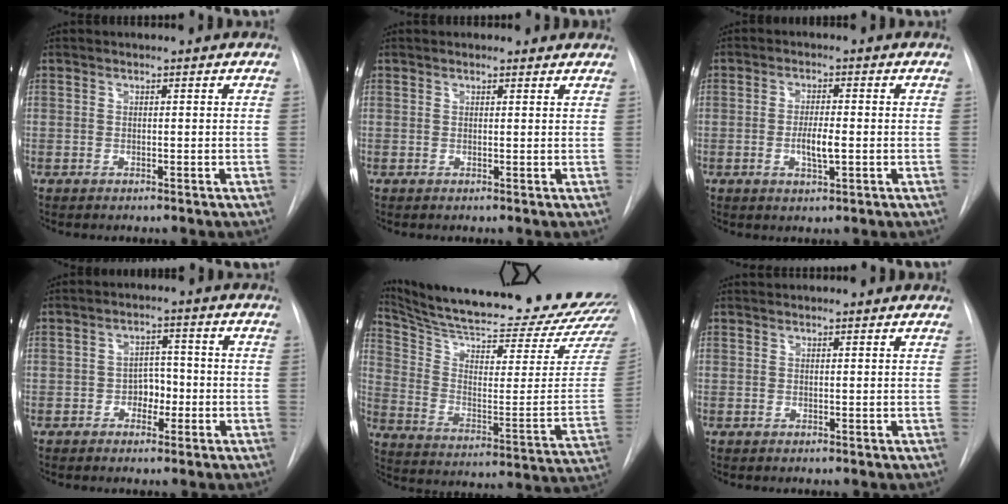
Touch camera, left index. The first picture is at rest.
{"total": 3.2, "force": [2.9, 1.2, 0.8], "torque": [-0.008, 0.016, 0.028]}
{"total": 3.9, "force": [-0.8, 0.8, 3.7], "torque": [-0.071, -0.004, -0.011]}
{"total": 3.5, "force": [-1.2, 2.4, 2.3], "torque": [-0.028, 0.008, -0.020]}
{"total": 29.2, "force": [26.9, 0.0, 11.5], "torque": [-0.191, -0.121, 0.372]}
{"total": 4.6, "force": [4.3, 1.0, 1.2], "torque": [-0.015, 0.033, 0.049]}